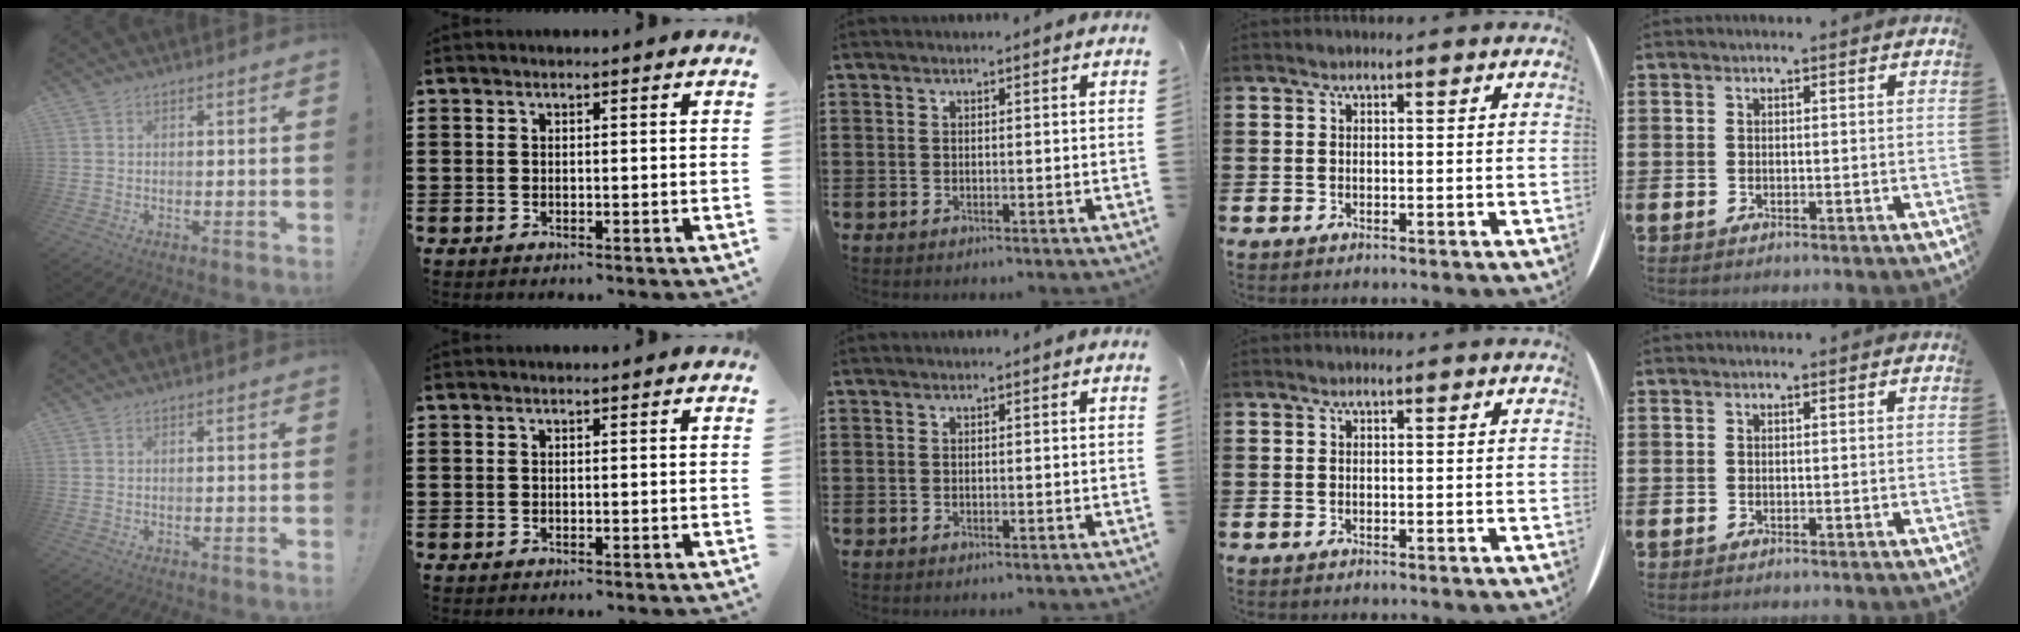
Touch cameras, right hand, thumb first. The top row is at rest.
{}